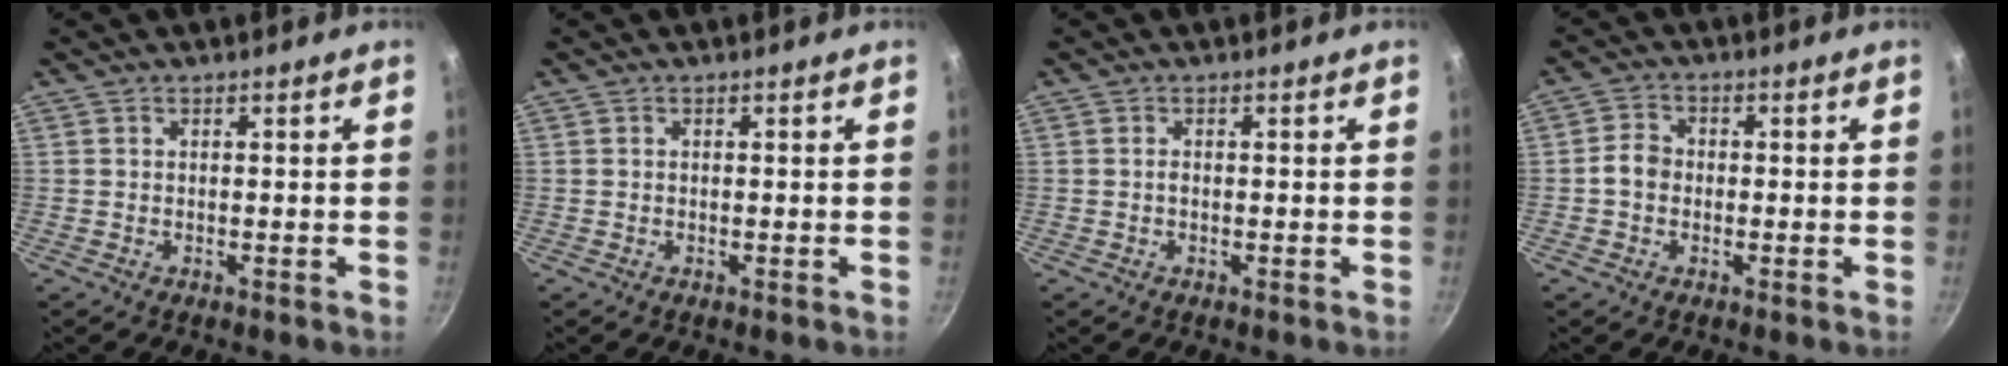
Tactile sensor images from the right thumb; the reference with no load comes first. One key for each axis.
{"total": 0.0}
{"total": 1.2, "fx": -0.3, "fy": 0.7, "fz": 1.0, "tx": -0.018, "ty": 0.004, "tz": -0.006}
{"total": 3.8, "fx": -0.7, "fy": 3.2, "fz": 2.0, "tx": -0.022, "ty": 0.018, "tz": -0.020}